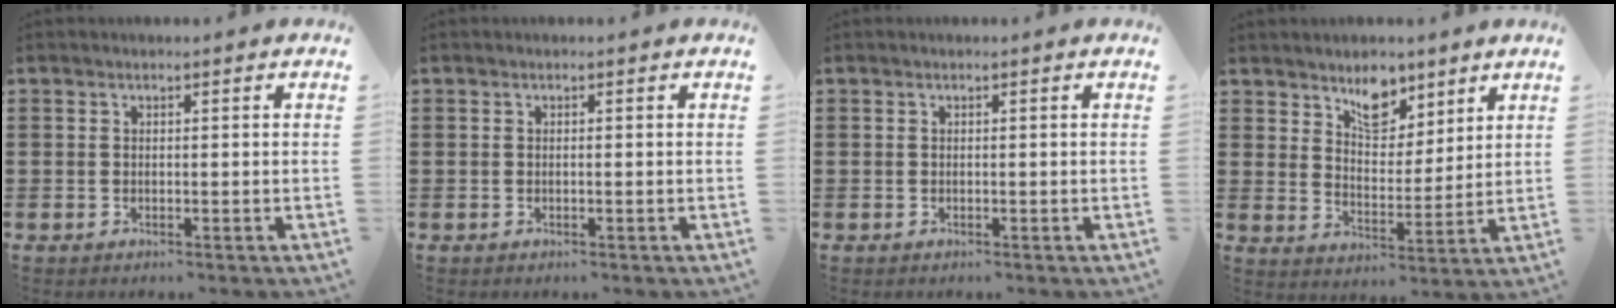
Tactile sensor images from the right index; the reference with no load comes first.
{"total": 0.0}
{"total": 0.0}
{"total": 7.4, "force": [5.4, 3.9, 3.2], "torque": [-0.061, -0.011, 0.096]}